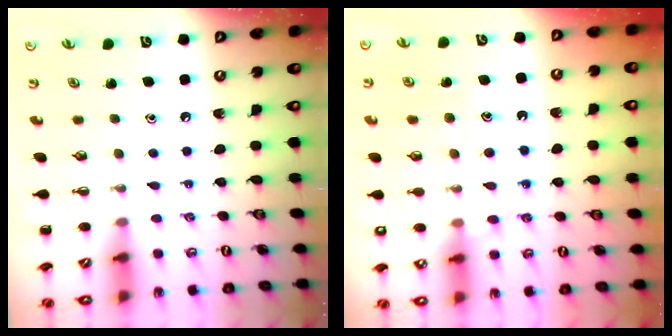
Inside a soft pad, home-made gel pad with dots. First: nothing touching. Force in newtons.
{"total": 11.5, "press": 11.5, "slide": 0.8}